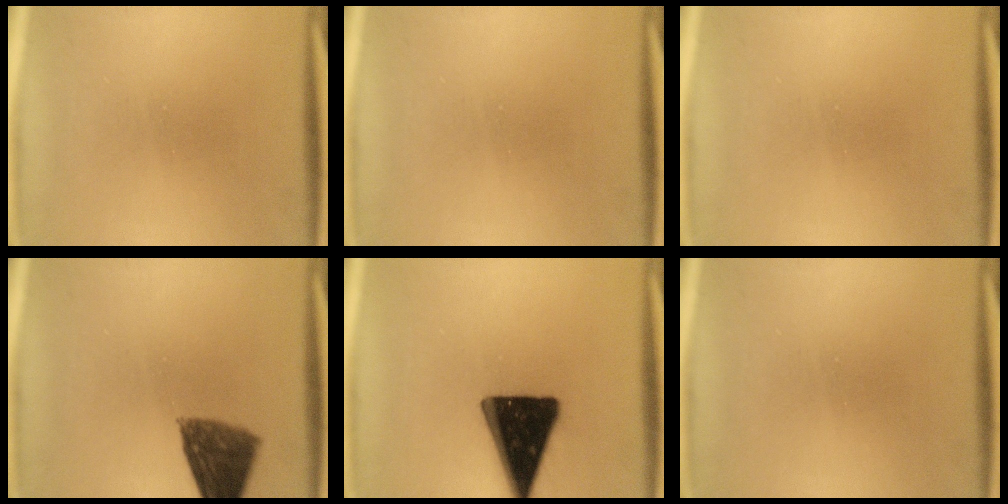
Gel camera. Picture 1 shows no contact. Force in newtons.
{"total": 0.0}
{"total": 0.0}
{"total": 8.9}
{"total": 19.6}
{"total": 0.0}